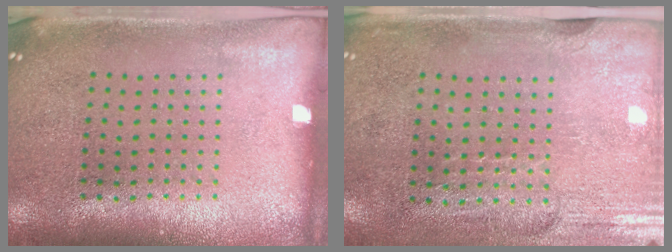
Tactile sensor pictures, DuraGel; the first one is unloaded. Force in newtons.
{"total": 2.9, "press": 2.5, "slide": 1.5}